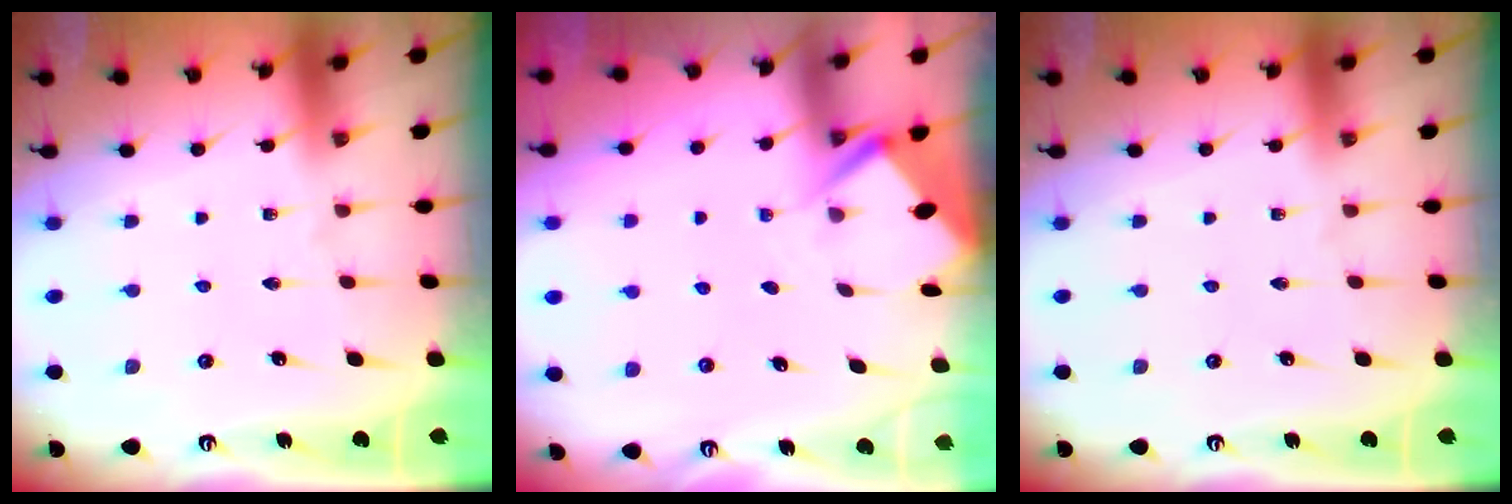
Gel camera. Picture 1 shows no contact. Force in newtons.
{"total": 2.6, "press": 2.6, "slide": 0.1}
{"total": 0.0}